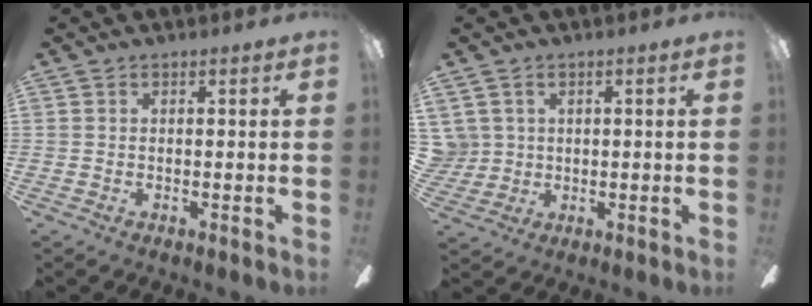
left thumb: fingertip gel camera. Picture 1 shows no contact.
{"total": 4.2, "force": [1.5, 4.0, 0.2], "torque": [-0.028, 0.008, 0.028]}